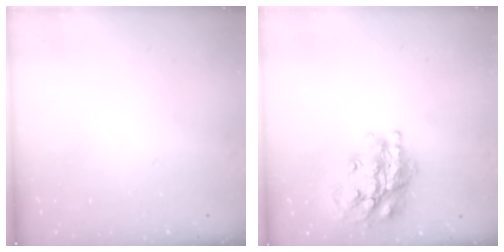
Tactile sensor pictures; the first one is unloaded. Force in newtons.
{"total": 20.3, "press": 20.3, "slide": 1.6}